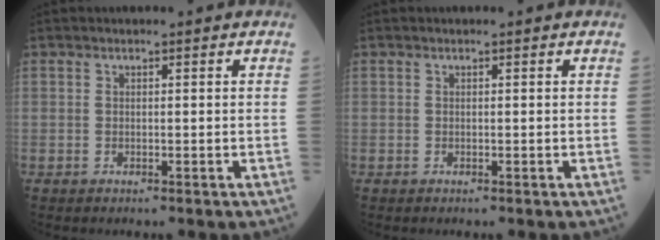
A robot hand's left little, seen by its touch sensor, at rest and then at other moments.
{"total": 0.0}